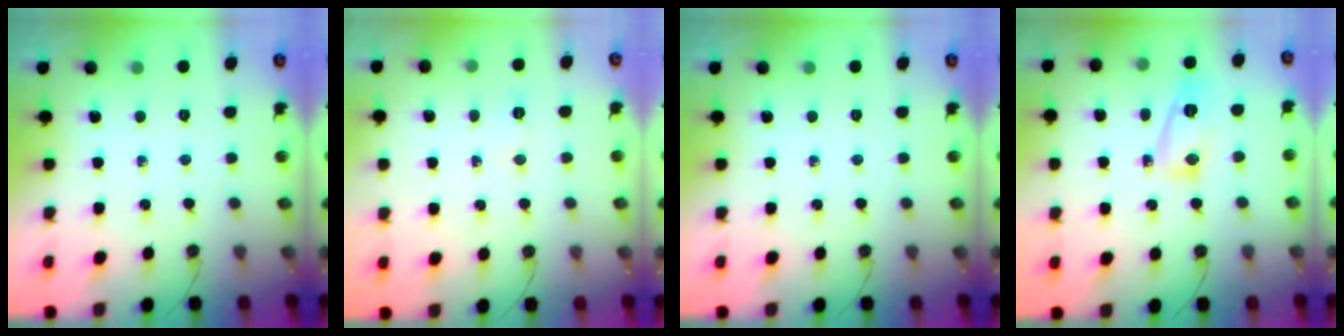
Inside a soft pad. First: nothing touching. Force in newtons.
{"total": 4.4, "press": 4.1, "slide": 1.7}
{"total": 0.0}
{"total": 8.0, "press": 8.0, "slide": 0.5}